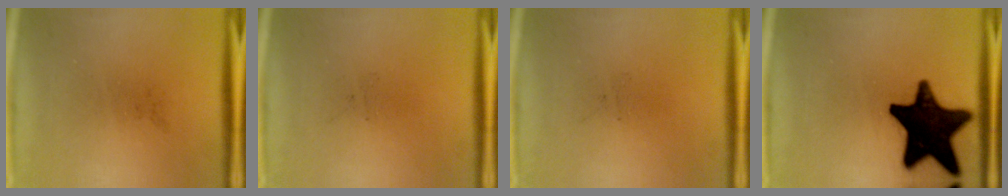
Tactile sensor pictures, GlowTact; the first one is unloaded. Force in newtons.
{"total": 0.0}
{"total": 0.0}
{"total": 19.7}